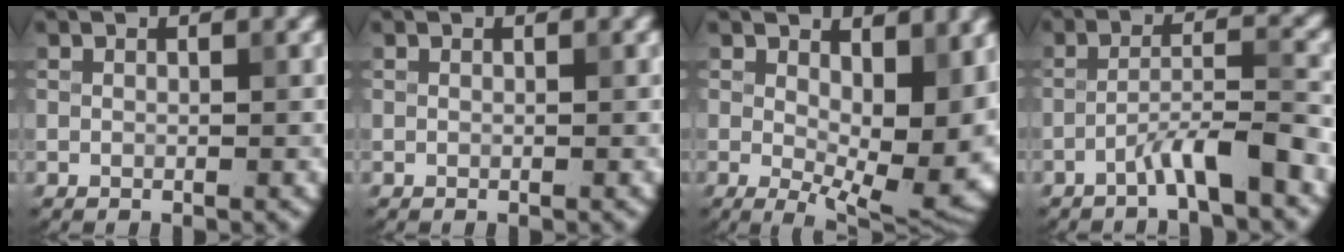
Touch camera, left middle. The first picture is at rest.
{"total": 0.0}
{"total": 11.5, "force": [1.0, 5.9, 9.8], "torque": [-0.118, -0.016, 0.032]}
{"total": 4.0, "force": [-2.6, 0.3, 3.0], "torque": [-0.053, 0.018, -0.052]}